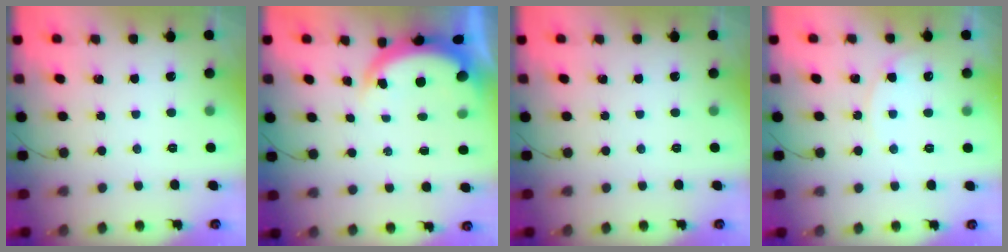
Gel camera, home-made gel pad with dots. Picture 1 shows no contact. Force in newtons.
{"total": 4.0, "press": 3.9, "slide": 0.6}
{"total": 0.0}
{"total": 4.5, "press": 4.5, "slide": 0.6}